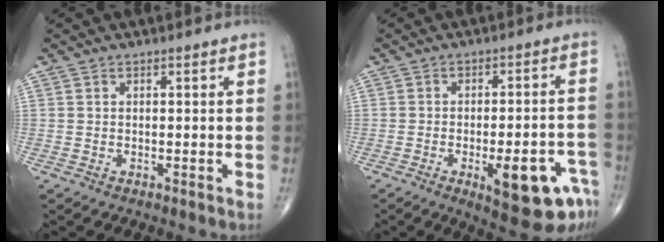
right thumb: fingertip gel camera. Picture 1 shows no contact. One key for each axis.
{"total": 14.1, "fx": -6.5, "fy": 4.5, "fz": 11.8, "tx": -0.119, "ty": 0.029, "tz": -0.074}